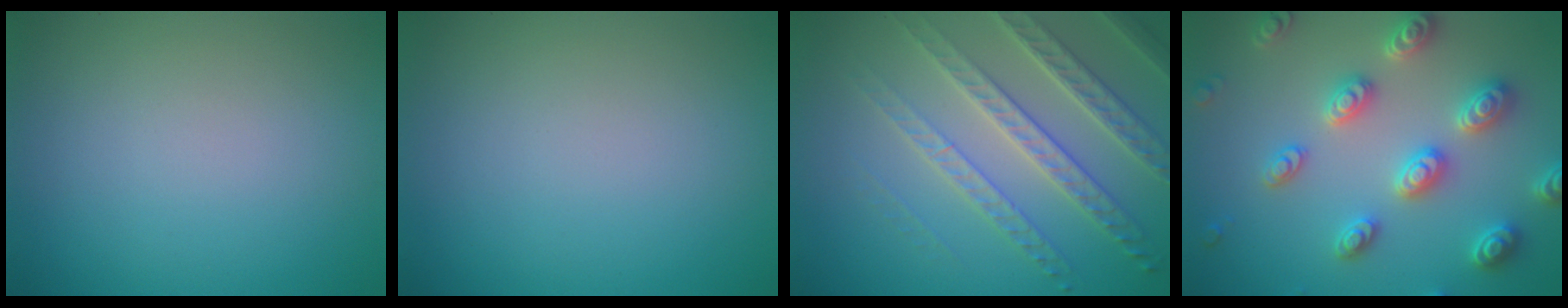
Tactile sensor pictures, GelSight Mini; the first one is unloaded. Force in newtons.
{"total": 0.0}
{"total": 6.1, "press": 4.6, "slide": 4.0}
{"total": 5.0, "press": 4.8, "slide": 1.1}